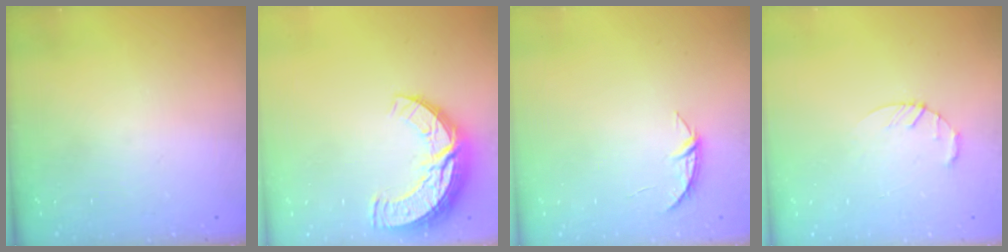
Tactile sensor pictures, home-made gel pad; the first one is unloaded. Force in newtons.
{"total": 11.6, "press": 11.5, "slide": 1.0}
{"total": 4.2, "press": 4.2, "slide": 0.5}
{"total": 3.5, "press": 3.4, "slide": 0.5}